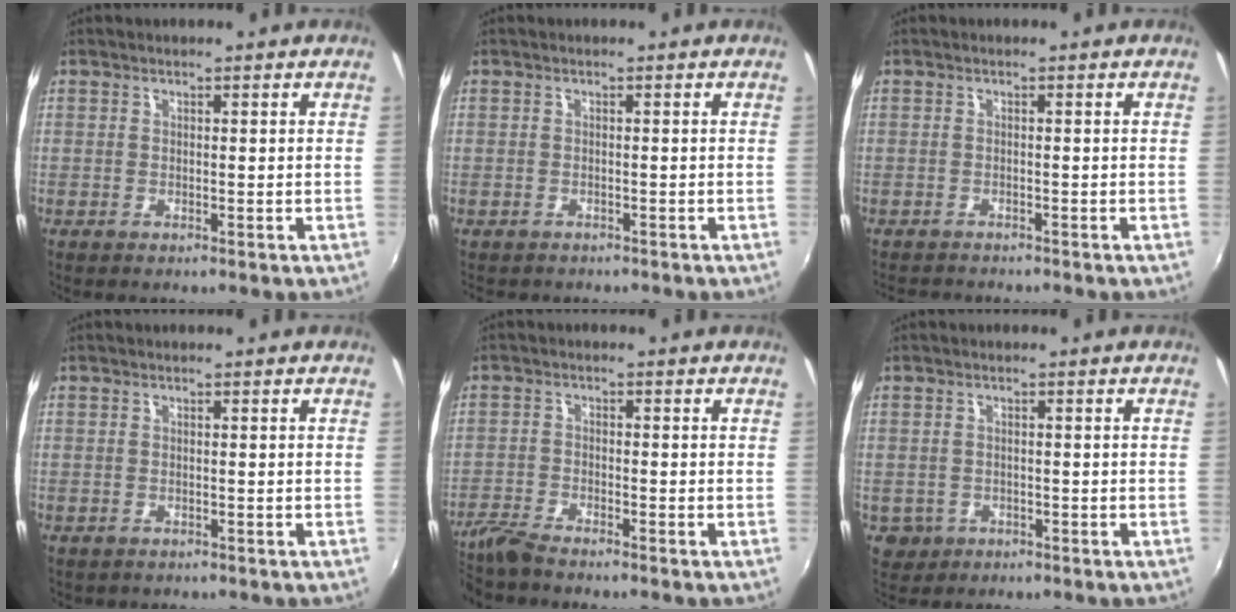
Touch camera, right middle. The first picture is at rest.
{"total": 1.3, "force": [-1.0, 0.9, -0.1], "torque": [-0.005, 0.000, -0.015]}
{"total": 3.2, "force": [-3.1, 0.4, 0.7], "torque": [-0.023, -0.018, -0.053]}
{"total": 0.7, "force": [-0.3, 0.6, 0.1], "torque": [-0.004, -0.003, -0.003]}
{"total": 4.7, "force": [-4.4, 0.4, 1.7], "torque": [-0.050, -0.013, -0.091]}
{"total": 3.8, "force": [-1.1, 3.5, 1.1], "torque": [-0.032, -0.004, -0.010]}